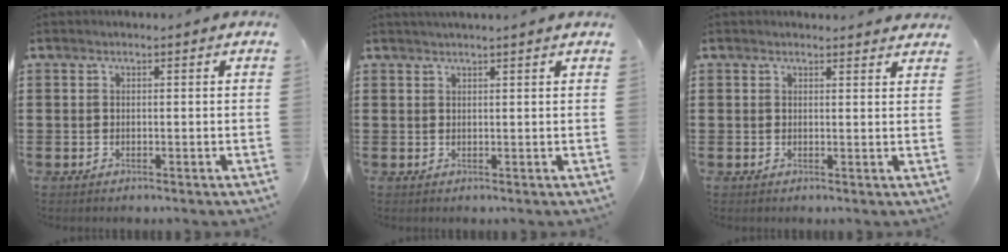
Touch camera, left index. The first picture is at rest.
{"total": 1.2, "force": [1.1, -0.2, 0.3], "torque": [-0.005, 0.000, 0.022]}
{"total": 1.5, "force": [1.5, 0.1, 0.0], "torque": [-0.004, 0.003, 0.030]}